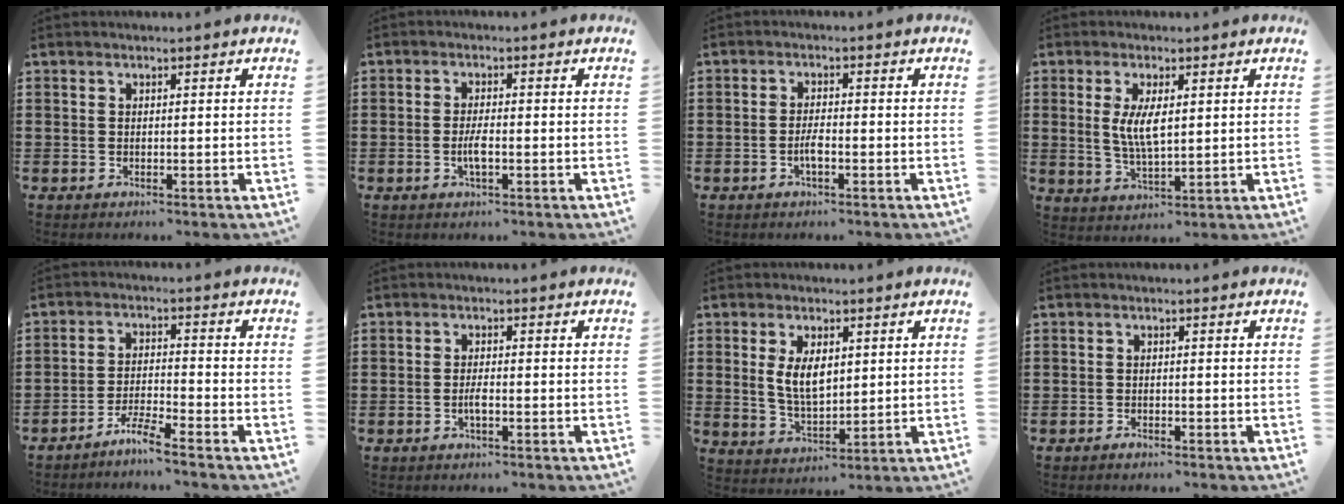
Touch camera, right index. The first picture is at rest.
{"total": 3.0, "force": [-0.9, 0.7, 2.8], "torque": [-0.065, -0.005, -0.021]}
{"total": 2.6, "force": [-1.1, 0.6, 2.3], "torque": [-0.050, -0.001, -0.022]}
{"total": 5.4, "force": [0.9, 2.0, 5.0], "torque": [-0.107, 0.003, 0.012]}
{"total": 3.9, "force": [-3.6, -0.4, 1.5], "torque": [-0.043, -0.005, -0.075]}
{"total": 2.0, "force": [-0.8, 0.4, 1.8], "torque": [-0.040, -0.003, -0.017]}
{"total": 6.0, "force": [1.3, 3.1, 4.9], "torque": [-0.095, 0.006, 0.020]}
{"total": 0.9, "force": [-0.8, 0.2, 0.3], "torque": [-0.008, -0.001, -0.016]}